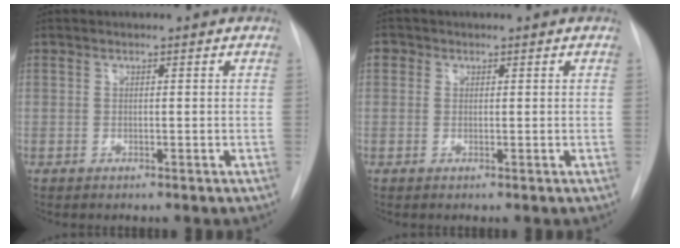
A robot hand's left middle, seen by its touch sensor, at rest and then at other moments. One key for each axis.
{"total": 1.4, "fx": 0.5, "fy": 1.3, "fz": 0.3, "tx": 0.004, "ty": 0.006, "tz": 0.004}